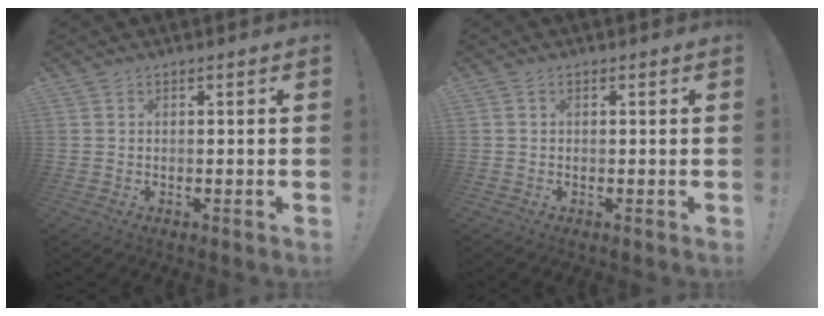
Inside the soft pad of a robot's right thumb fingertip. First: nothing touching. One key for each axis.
{"total": 0.6, "fx": 0.0, "fy": 0.5, "fz": 0.4, "tx": -0.015, "ty": 0.005, "tz": 0.001}